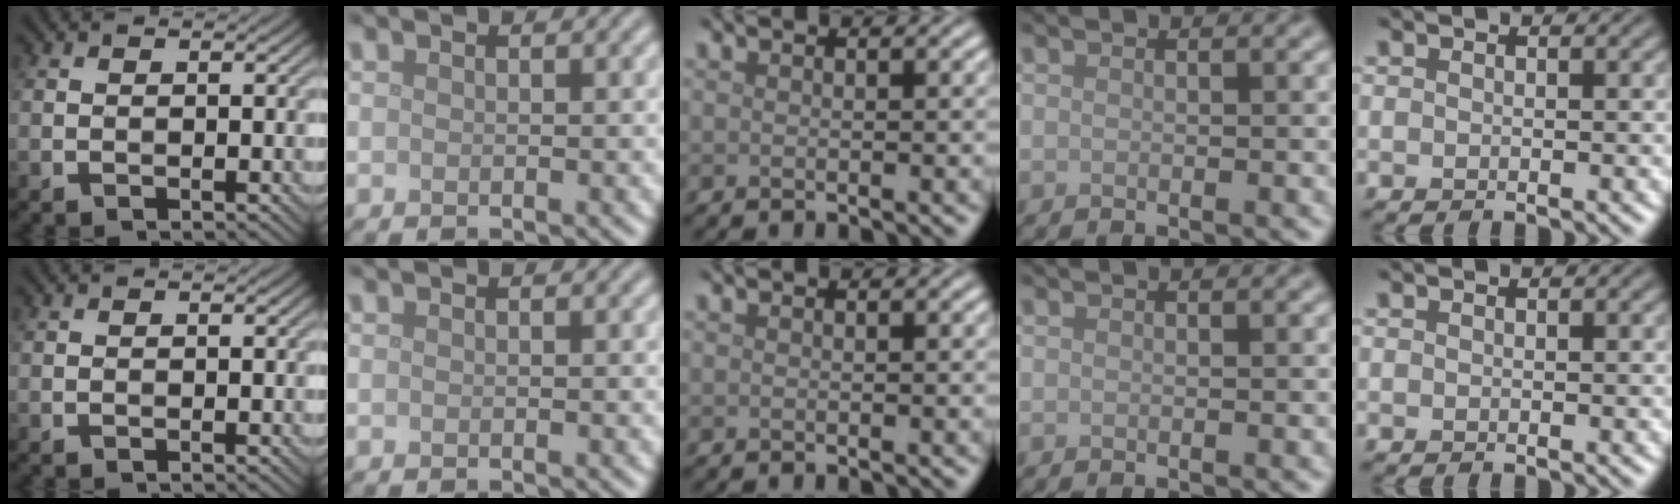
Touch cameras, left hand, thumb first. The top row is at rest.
{}